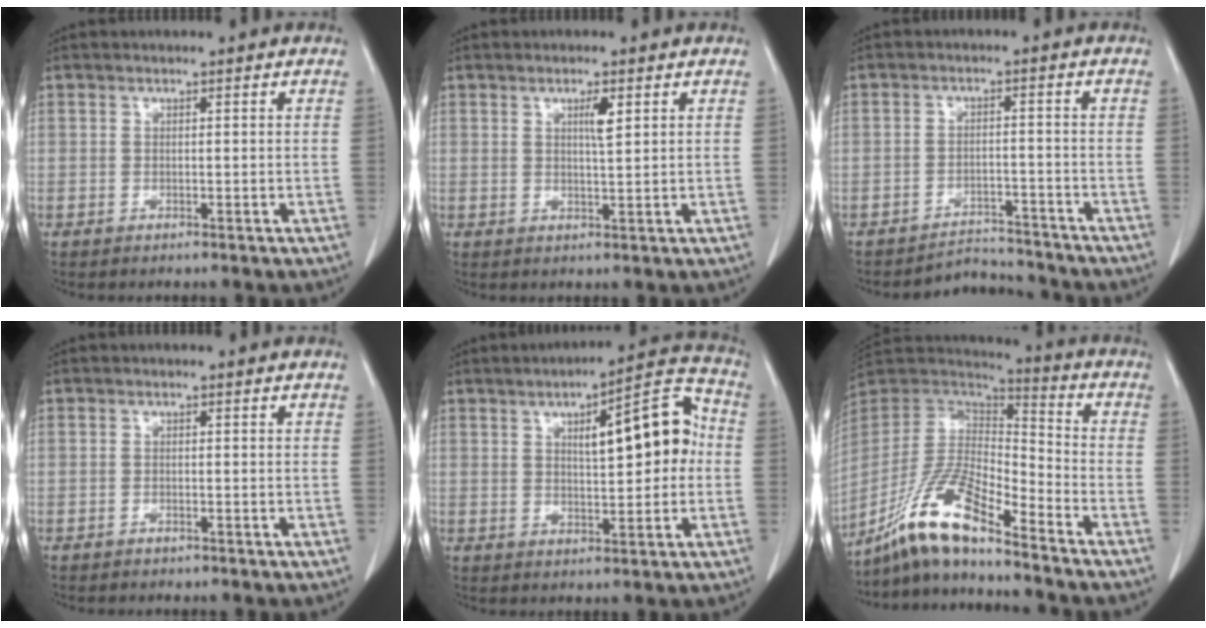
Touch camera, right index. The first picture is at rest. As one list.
[{"total": 2.5, "force": [1.1, 0.2, 2.3], "torque": [-0.041, -0.002, 0.019]}, {"total": 4.9, "force": [-4.7, 0.9, -1.0], "torque": [0.017, 0.013, -0.070]}, {"total": 0.7, "force": [-0.6, 0.4, 0.1], "torque": [-0.007, 0.001, -0.006]}, {"total": 11.7, "force": [1.7, 3.3, 11.1], "torque": [-0.150, 0.035, 0.025]}, {"total": 13.9, "force": [-10.6, 2.2, 8.8], "torque": [-0.175, 0.006, -0.197]}]